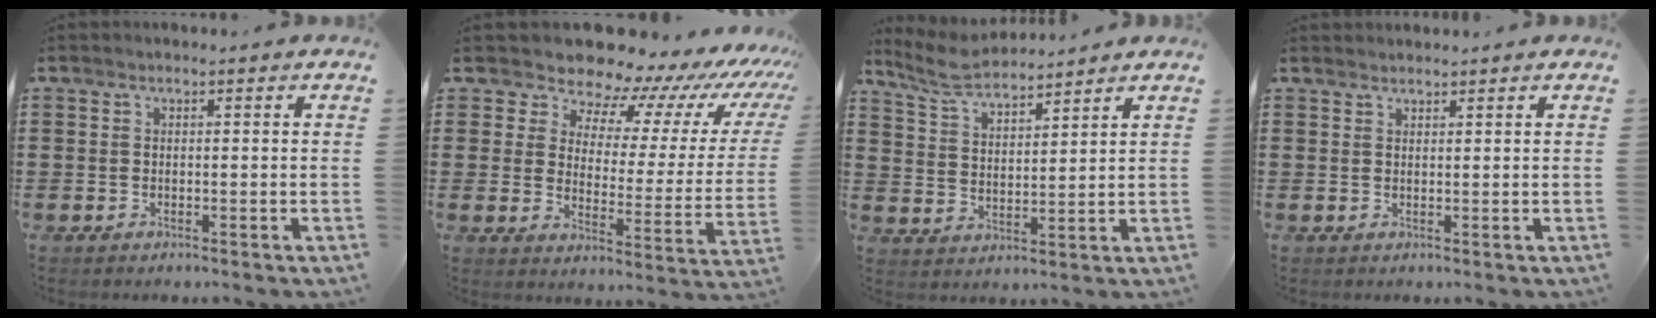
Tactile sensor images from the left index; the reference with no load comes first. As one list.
[{"total": 10.6, "force": [9.7, 3.1, 3.1], "torque": [-0.072, -0.084, 0.158]}, {"total": 5.7, "force": [5.2, 1.2, 2.0], "torque": [-0.058, -0.013, 0.095]}, {"total": 1.1, "force": [1.1, 0.1, 0.0], "torque": [-0.001, -0.001, 0.022]}]